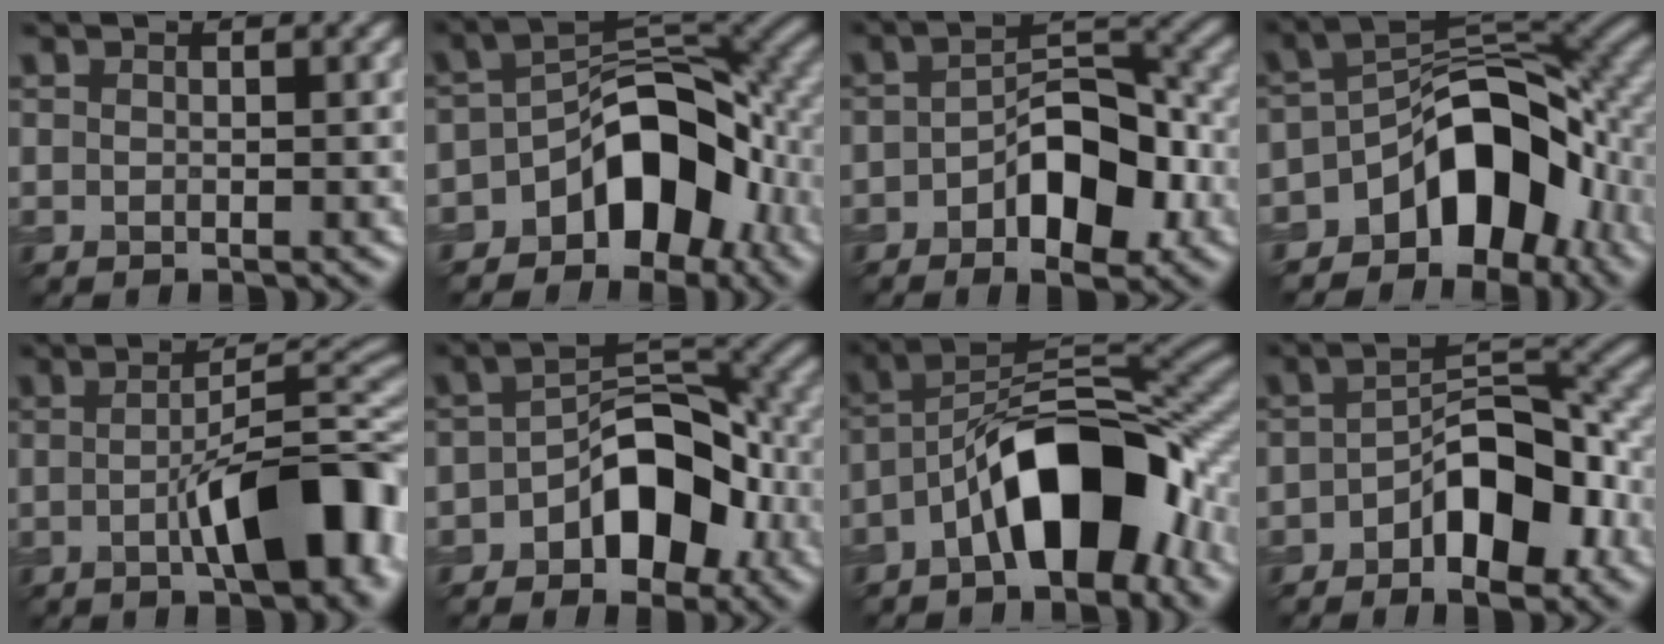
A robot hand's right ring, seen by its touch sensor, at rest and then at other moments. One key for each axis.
{"total": 9.6, "fx": -4.4, "fy": 5.8, "fz": 6.3, "tx": -0.078, "ty": 0.015, "tz": -0.068}
{"total": 7.2, "fx": -2.7, "fy": 3.4, "fz": 5.7, "tx": -0.085, "ty": 0.018, "tz": -0.042}
{"total": 10.8, "fx": -5.3, "fy": 6.4, "fz": 6.9, "tx": -0.084, "ty": 0.007, "tz": -0.085}
{"total": 9.5, "fx": -2.6, "fy": 2.8, "fz": 8.7, "tx": -0.118, "ty": 0.014, "tz": -0.034}
{"total": 7.8, "fx": -3.1, "fy": 4.5, "fz": 5.5, "tx": -0.074, "ty": 0.022, "tz": -0.056}
{"total": 10.2, "fx": -4.3, "fy": 4.3, "fz": 8.2, "tx": -0.130, "ty": 0.025, "tz": -0.075}
{"total": 7.8, "fx": -3.3, "fy": 3.5, "fz": 6.2, "tx": -0.093, "ty": 0.022, "tz": -0.058}